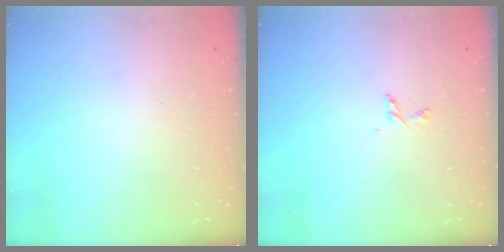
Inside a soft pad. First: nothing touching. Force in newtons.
{"total": 2.8, "press": 2.8, "slide": 0.2}